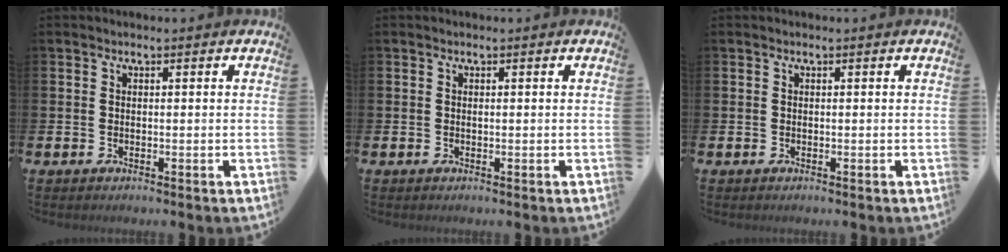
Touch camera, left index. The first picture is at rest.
{"total": 0.0}
{"total": 0.0}